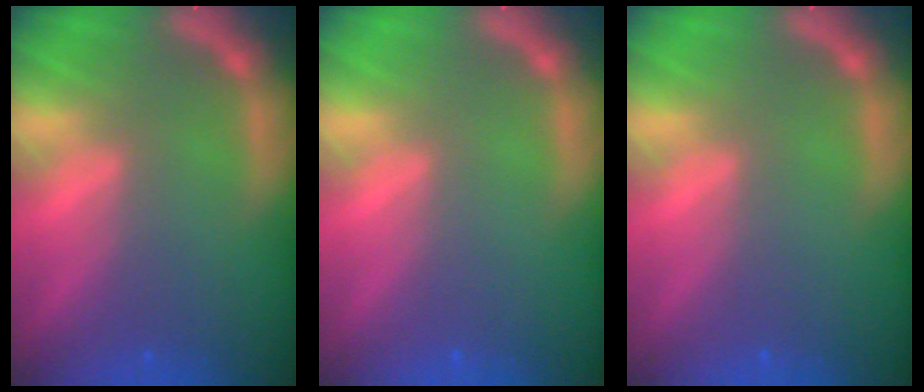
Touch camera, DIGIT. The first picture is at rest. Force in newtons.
{"total": 0.0}
{"total": 0.0}